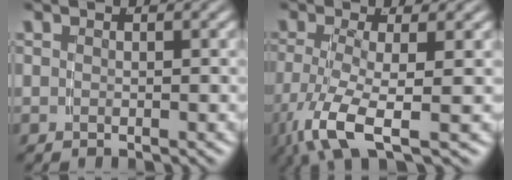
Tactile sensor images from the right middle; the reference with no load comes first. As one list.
[{"total": 6.2, "force": [-3.0, 2.1, 5.0], "torque": [-0.116, -0.037, -0.032]}]